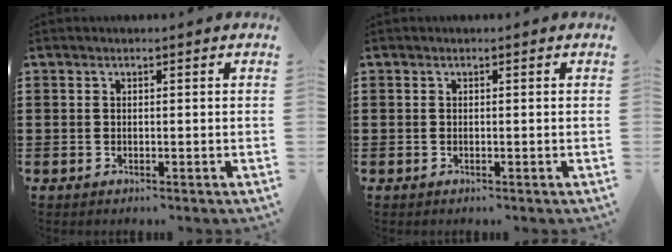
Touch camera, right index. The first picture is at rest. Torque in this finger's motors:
{"motor_torque": [0.87, 1.27, 0.03, 0.00]}